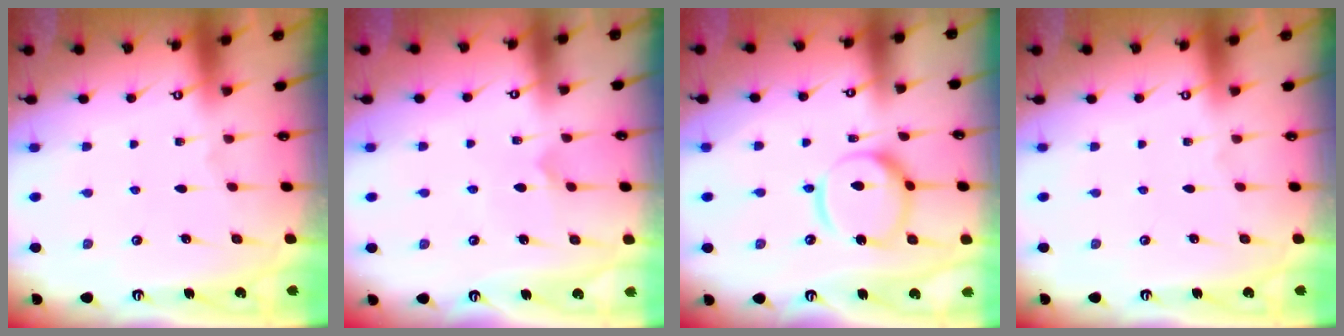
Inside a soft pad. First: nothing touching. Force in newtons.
{"total": 5.5, "press": 5.5, "slide": 0.5}
{"total": 15.2, "press": 15.1, "slide": 1.5}
{"total": 0.0}